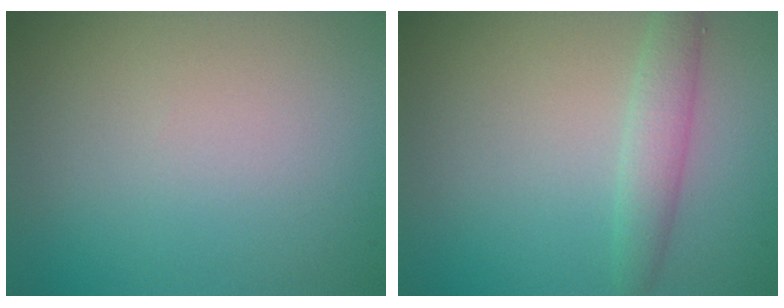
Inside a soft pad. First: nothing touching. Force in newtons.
{"total": 2.4, "press": 2.4, "slide": 0.1}